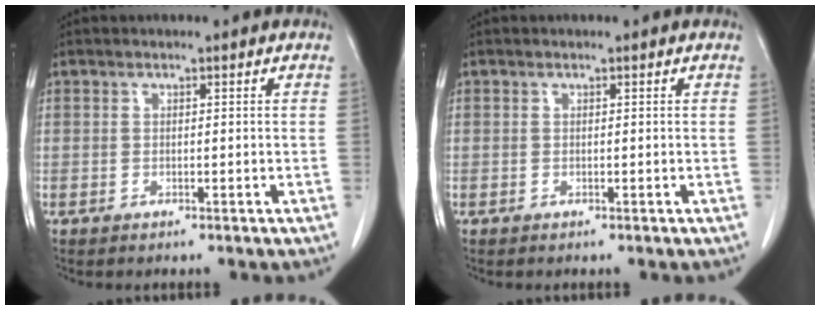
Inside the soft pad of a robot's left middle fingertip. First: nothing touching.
{"total": 0.0}